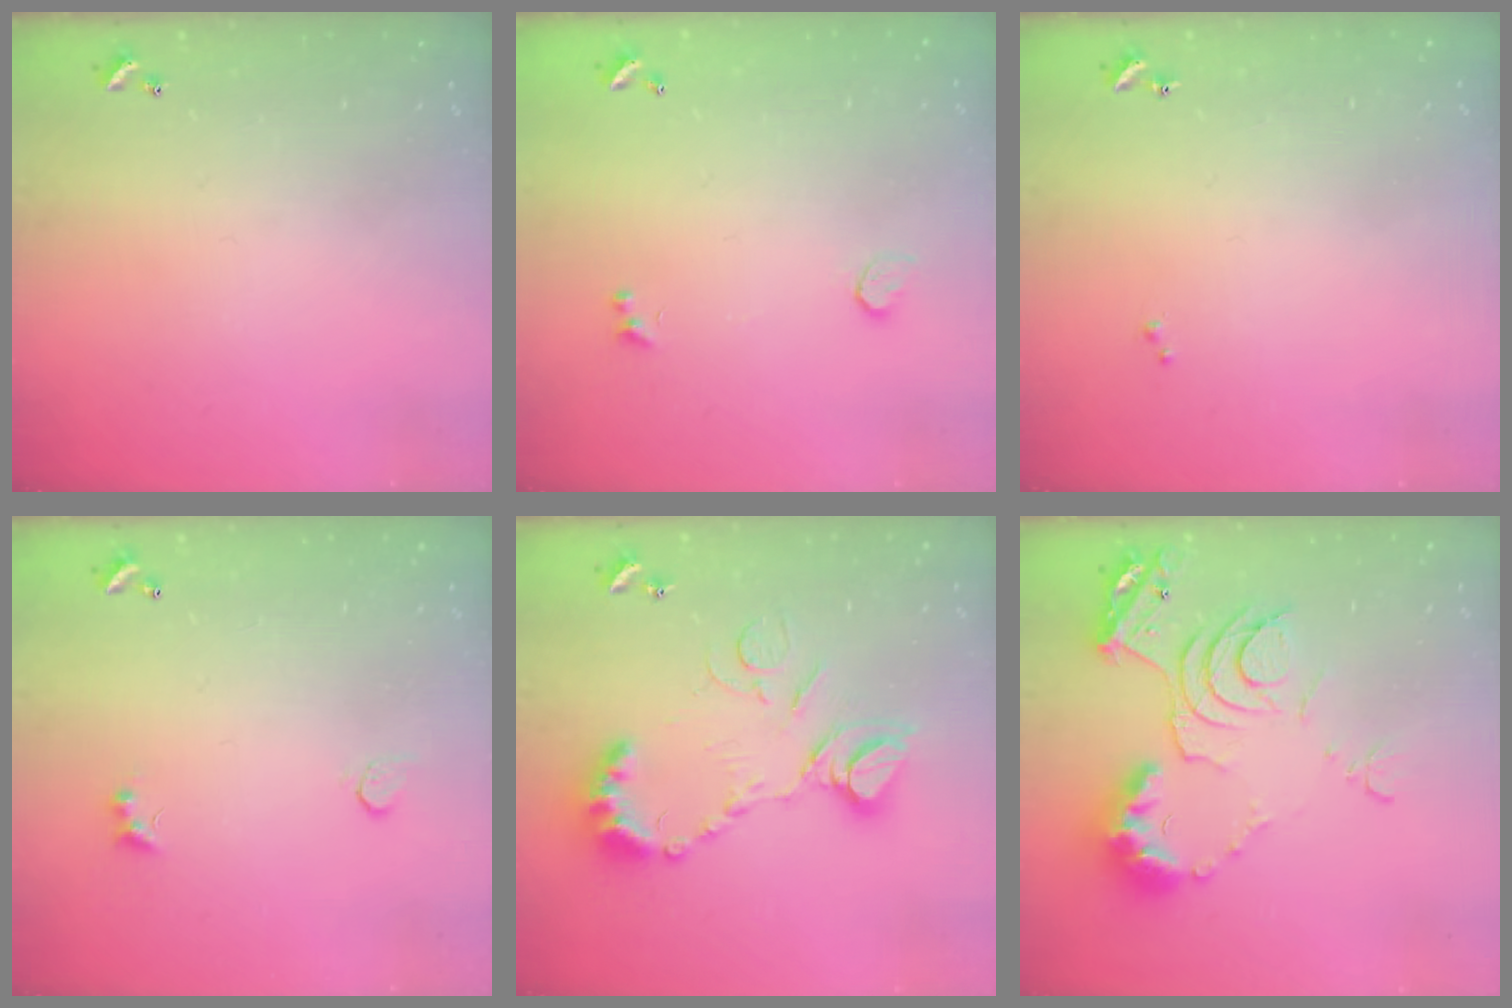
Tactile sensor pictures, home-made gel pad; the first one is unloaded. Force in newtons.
{"total": 0.9, "press": 0.7, "slide": 0.5}
{"total": 0.7, "press": 0.6, "slide": 0.3}
{"total": 2.8, "press": 2.7, "slide": 0.8}
{"total": 13.8, "press": 13.8, "slide": 1.4}
{"total": 12.5, "press": 12.4, "slide": 1.6}